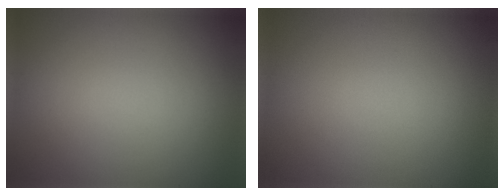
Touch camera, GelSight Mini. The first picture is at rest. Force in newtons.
{"total": 0.0}